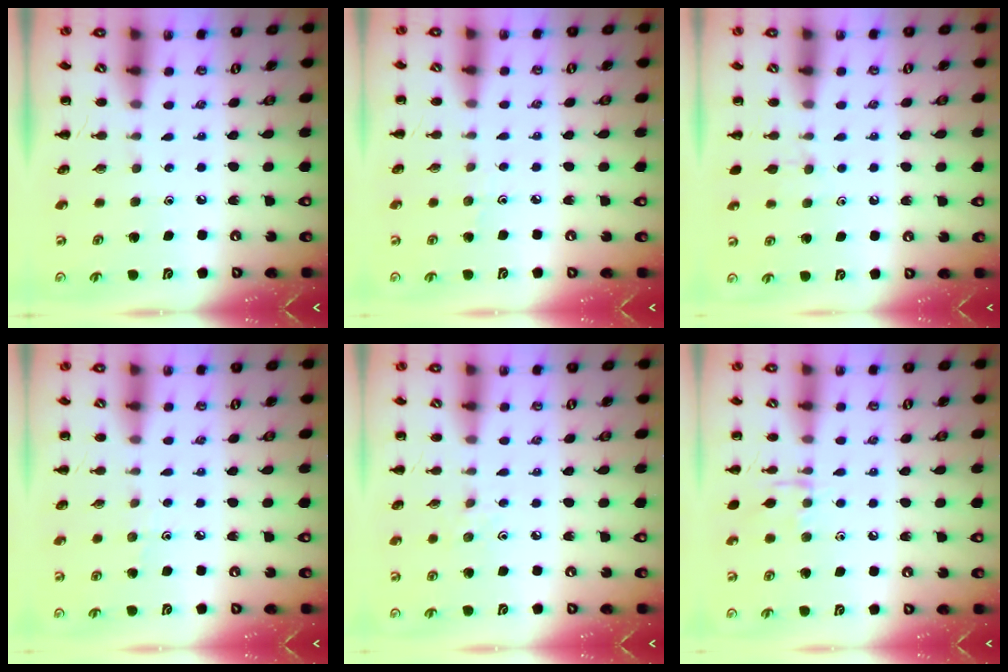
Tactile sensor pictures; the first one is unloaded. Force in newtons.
{"total": 2.9, "press": 2.7, "slide": 1.2}
{"total": 4.2, "press": 3.9, "slide": 1.5}
{"total": 2.9, "press": 2.7, "slide": 1.2}
{"total": 2.5, "press": 2.3, "slide": 1.0}
{"total": 7.1, "press": 7.0, "slide": 1.2}